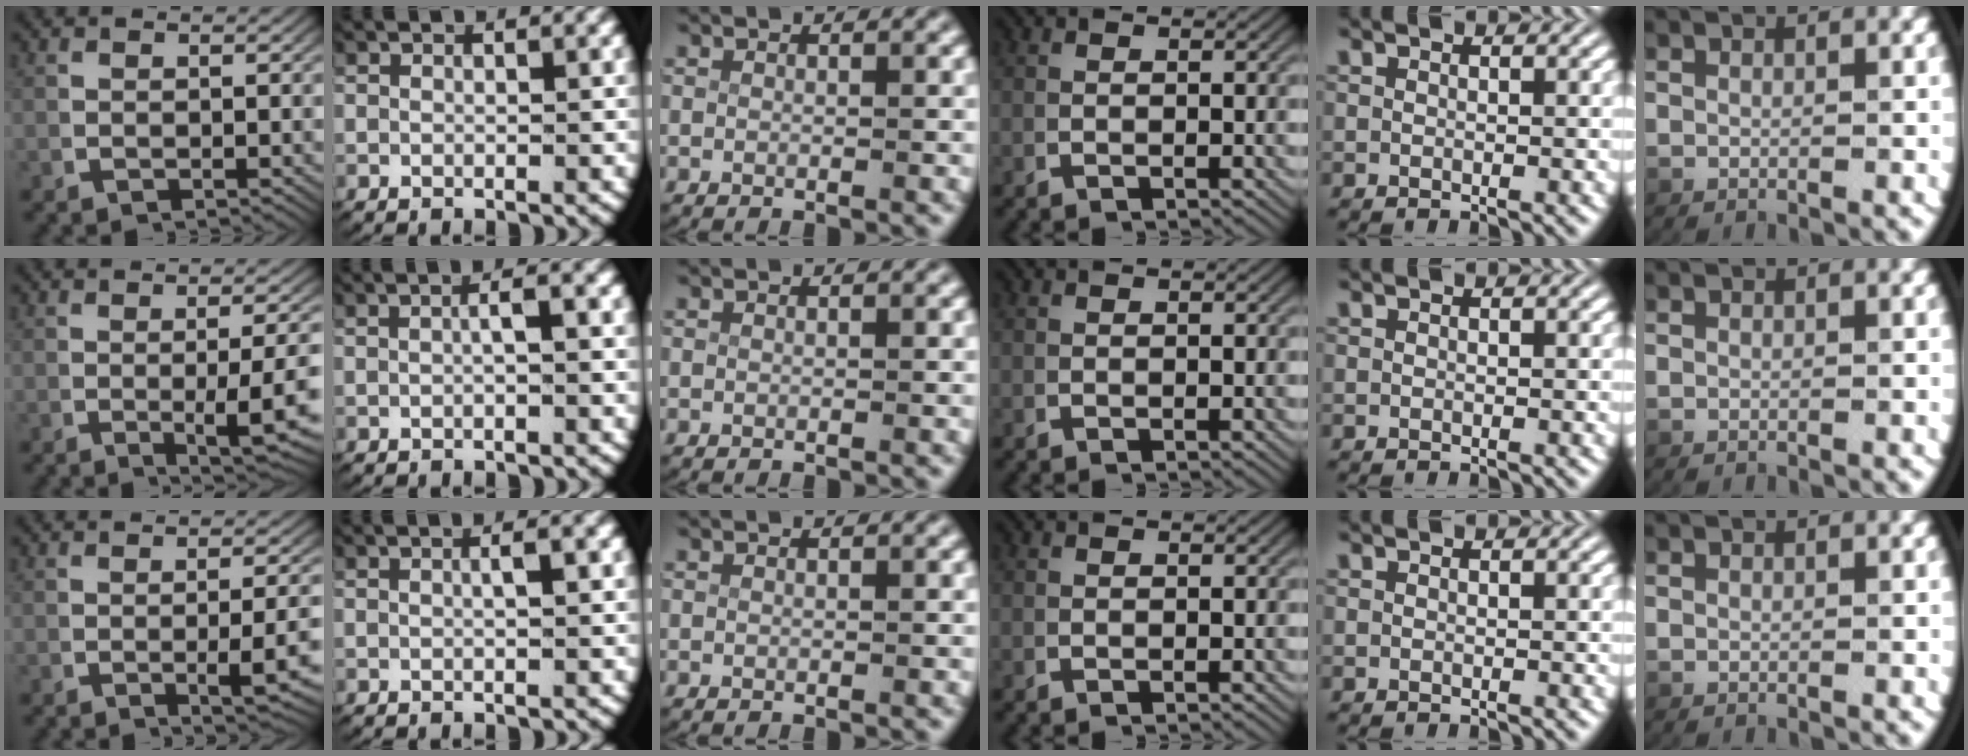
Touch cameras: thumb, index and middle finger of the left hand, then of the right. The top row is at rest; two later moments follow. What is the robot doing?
{"motion": "lift_and_place", "object": "map"}